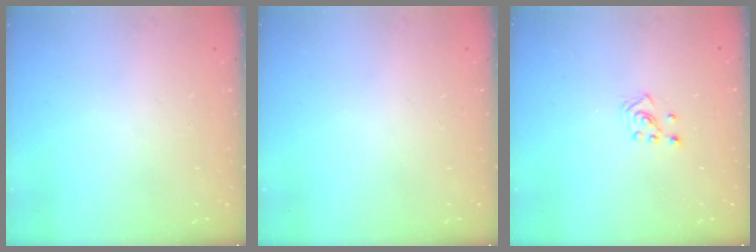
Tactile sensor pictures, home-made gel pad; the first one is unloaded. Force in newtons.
{"total": 0.0}
{"total": 2.3, "press": 2.2, "slide": 0.7}